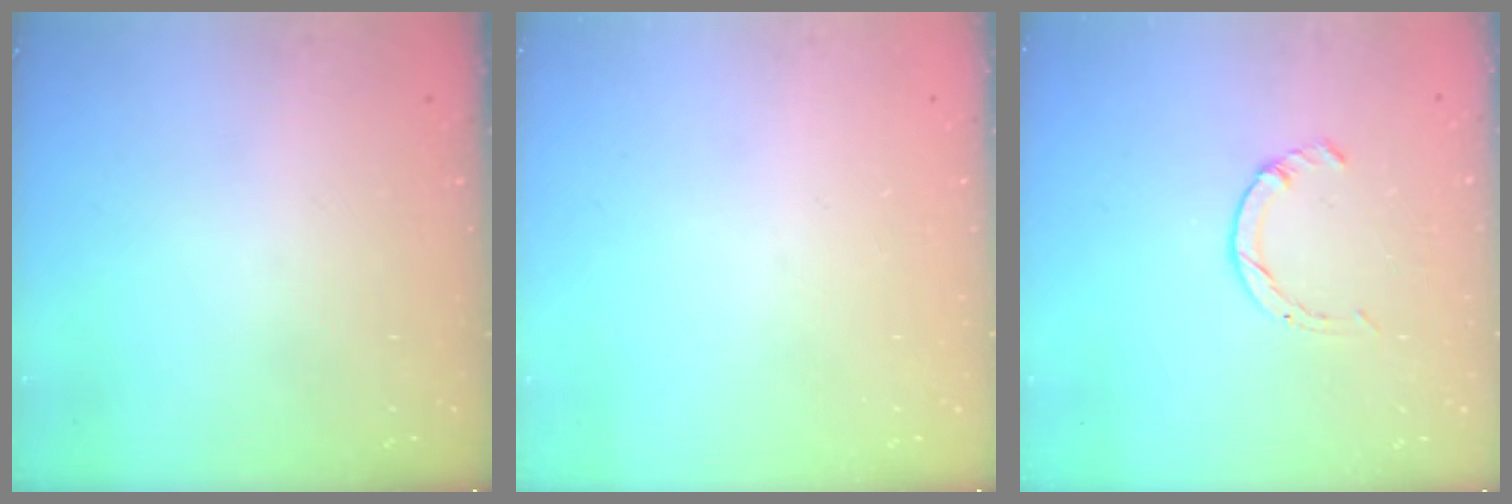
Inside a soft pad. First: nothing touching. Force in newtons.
{"total": 0.0}
{"total": 1.7, "press": 1.7, "slide": 0.2}